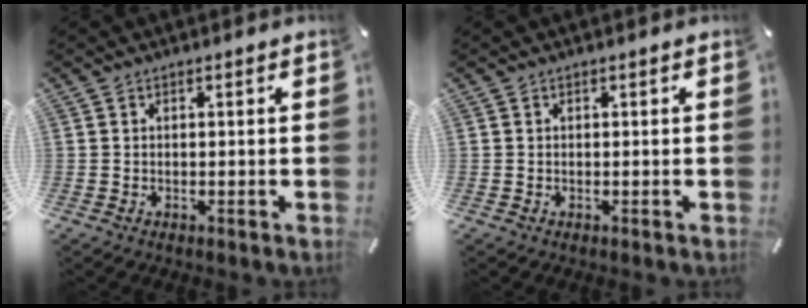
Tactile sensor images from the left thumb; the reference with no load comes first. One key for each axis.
{"total": 0.0}